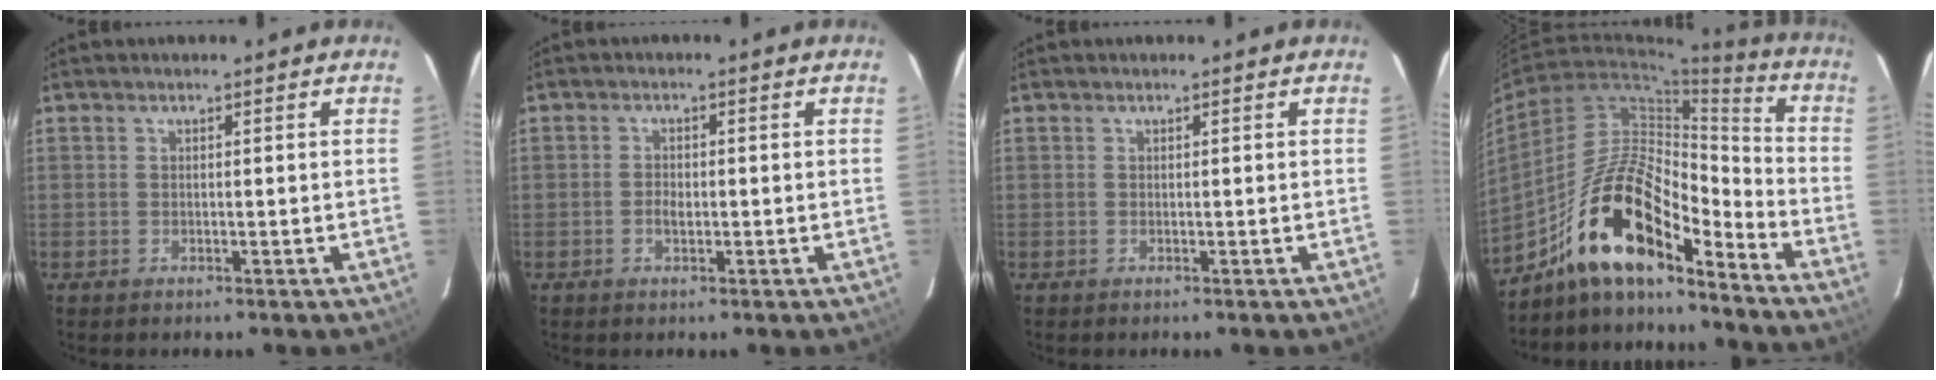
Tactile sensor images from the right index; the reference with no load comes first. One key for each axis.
{"total": 2.0, "fx": -0.6, "fy": 1.3, "fz": 1.5, "tx": -0.027, "ty": 0.000, "tz": -0.011}
{"total": 0.0}
{"total": 17.7, "fx": -13.0, "fy": 5.5, "fz": 10.7, "tx": -0.200, "ty": 0.013, "tz": -0.240}